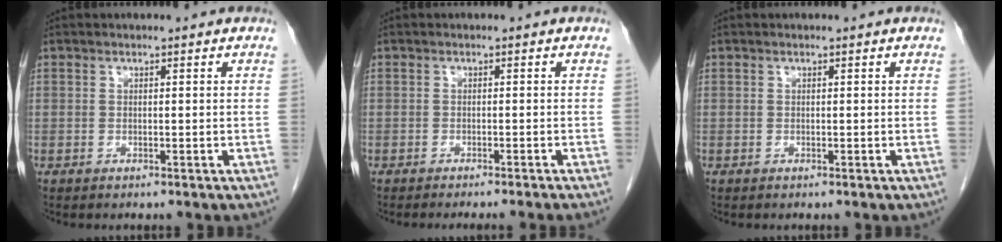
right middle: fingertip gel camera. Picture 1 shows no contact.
{"total": 5.5, "force": [-4.8, -1.2, 2.4], "torque": [-0.011, -0.007, -0.063]}
{"total": 0.0}